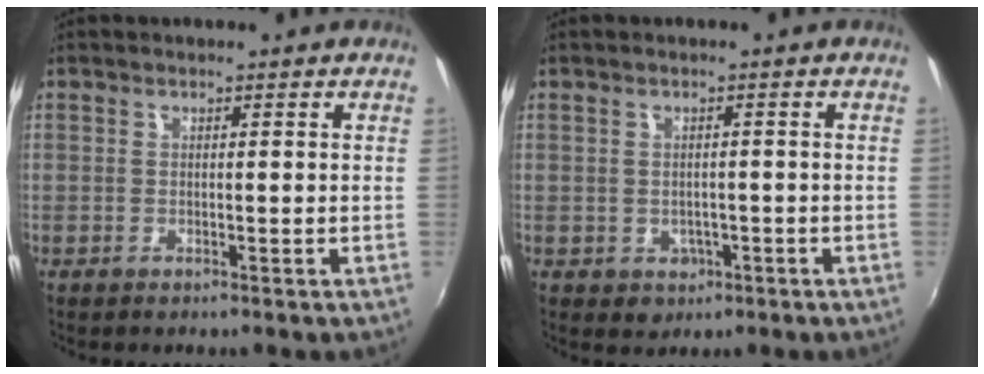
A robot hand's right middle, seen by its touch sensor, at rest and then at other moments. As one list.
[{"total": 3.5, "force": [-1.0, 3.2, 1.2], "torque": [-0.030, -0.001, -0.005]}]